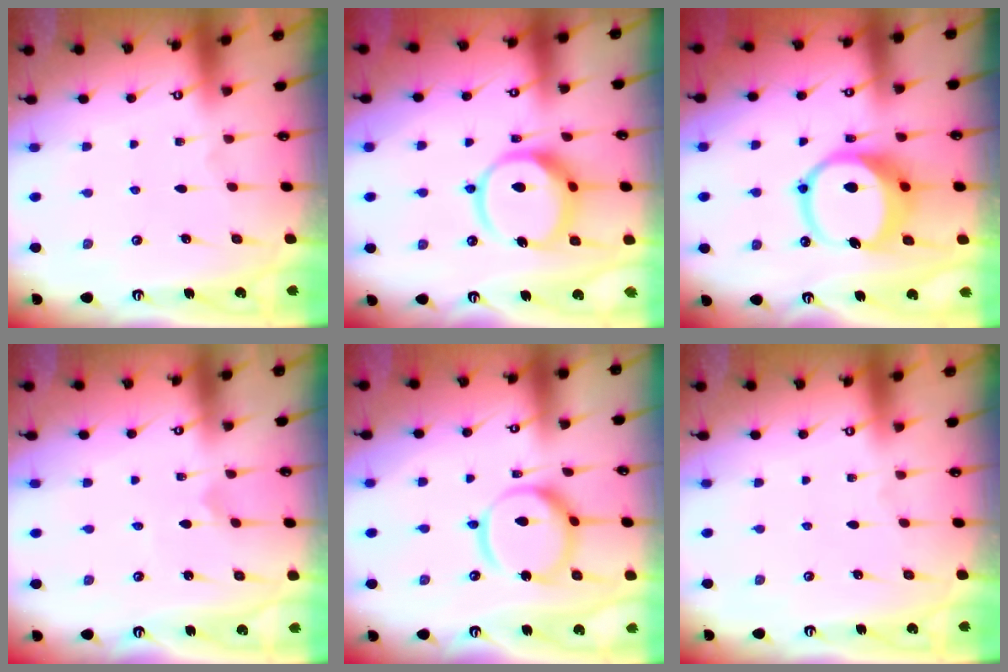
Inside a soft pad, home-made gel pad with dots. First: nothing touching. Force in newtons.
{"total": 13.6, "press": 13.5, "slide": 1.5}
{"total": 12.6, "press": 12.4, "slide": 2.3}
{"total": 0.9, "press": 0.9, "slide": 0.1}
{"total": 12.9, "press": 12.9, "slide": 1.4}
{"total": 0.0}